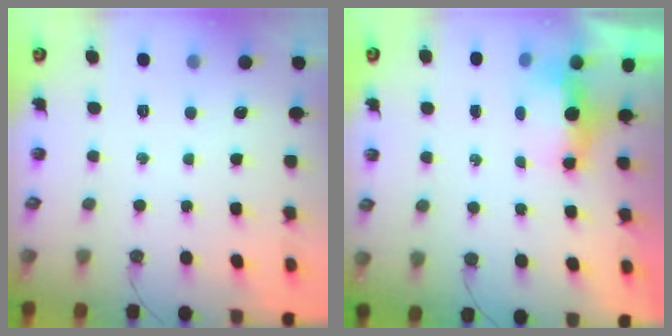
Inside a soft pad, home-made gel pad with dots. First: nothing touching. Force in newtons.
{"total": 11.6, "press": 6.5, "slide": 9.7}